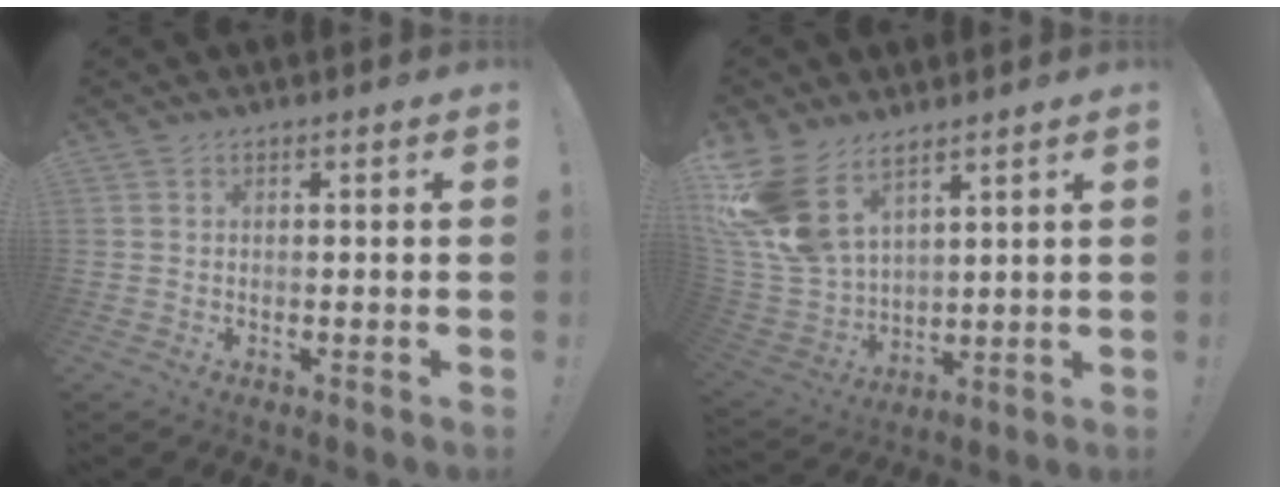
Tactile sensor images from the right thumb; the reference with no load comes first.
{"total": 14.6, "force": [9.2, 8.2, 7.8], "torque": [-0.163, -0.060, 0.178]}